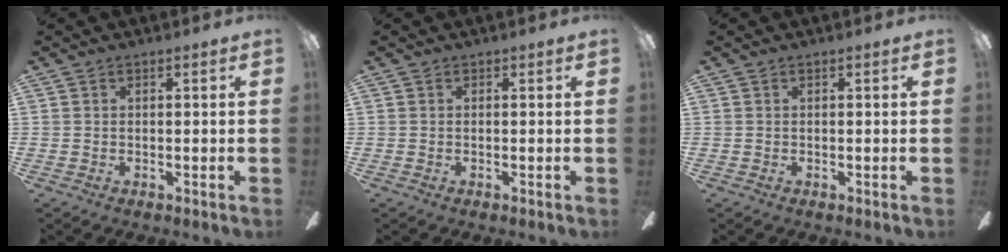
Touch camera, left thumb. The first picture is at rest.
{"total": 0.0}
{"total": 0.0}